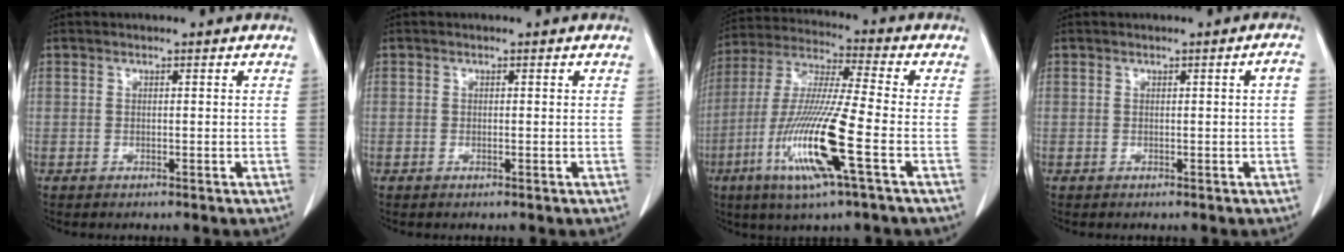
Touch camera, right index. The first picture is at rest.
{"total": 0.0}
{"total": 15.8, "force": [-5.6, 0.1, 14.8], "torque": [-0.309, -0.020, -0.108]}
{"total": 1.3, "force": [0.0, -0.1, 1.3], "torque": [-0.016, 0.003, 0.002]}